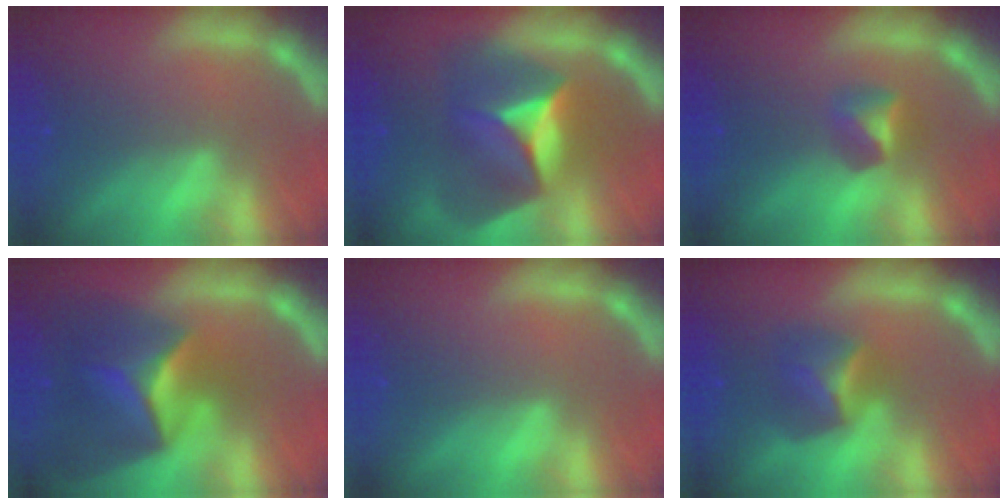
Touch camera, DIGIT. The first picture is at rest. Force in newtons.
{"total": 10.0}
{"total": 2.4}
{"total": 10.0}
{"total": 0.0}
{"total": 4.0}